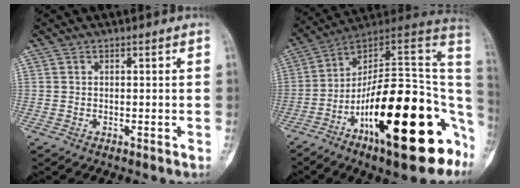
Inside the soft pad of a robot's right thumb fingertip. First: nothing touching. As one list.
[{"total": 28.9, "force": [-9.8, 10.2, 25.2], "torque": [-0.312, 0.063, -0.149]}]